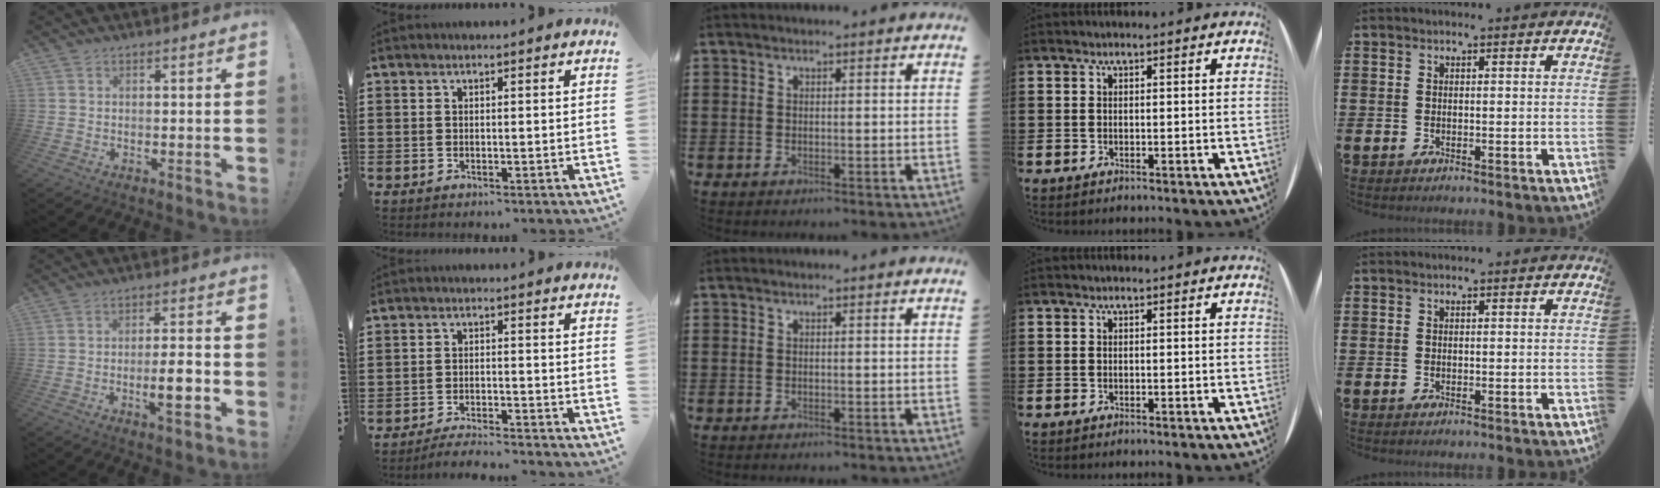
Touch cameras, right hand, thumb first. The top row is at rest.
{"thumb": {"total": 8.7, "force": [-3.0, 1.6, 8.0], "torque": [-0.118, 0.000, -0.055]}, "index": {"total": 3.1, "force": [-3.0, -0.6, 0.2], "torque": [-0.002, 0.001, -0.061]}}